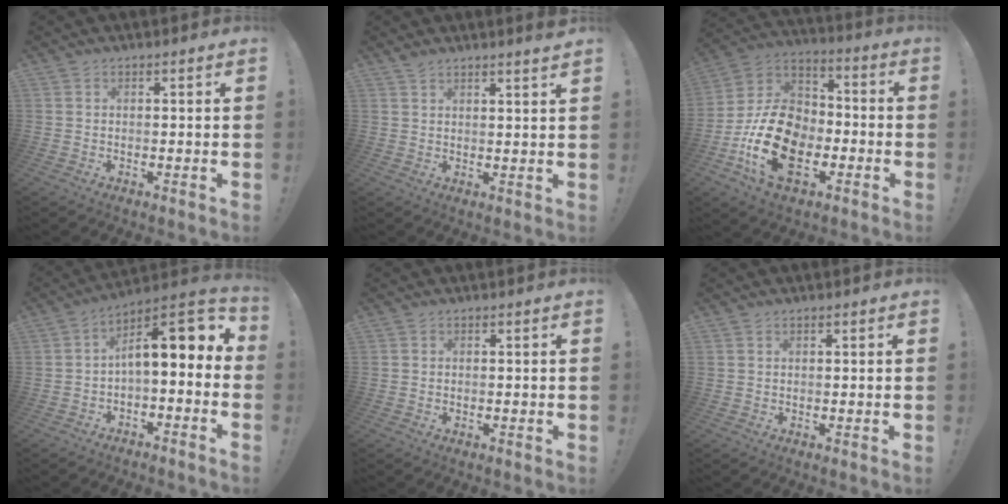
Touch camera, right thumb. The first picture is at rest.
{"total": 3.2, "force": [2.8, -0.2, 1.5], "torque": [-0.021, -0.023, 0.048]}
{"total": 21.6, "force": [-7.4, 14.3, 14.3], "torque": [-0.274, 0.040, -0.116]}
{"total": 11.3, "force": [2.5, 4.0, 10.3], "torque": [-0.152, -0.018, 0.041]}
{"total": 0.5, "force": [-0.2, 0.4, -0.4], "torque": [0.000, 0.004, -0.001]}
{"total": 0.6, "force": [0.4, 0.3, 0.4], "torque": [-0.002, -0.002, 0.007]}